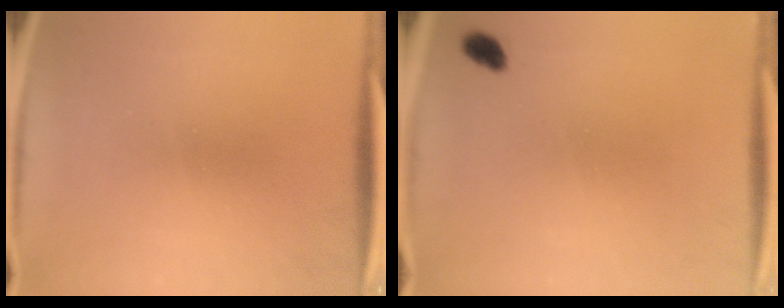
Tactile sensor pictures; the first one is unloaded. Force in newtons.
{"total": 1.8}